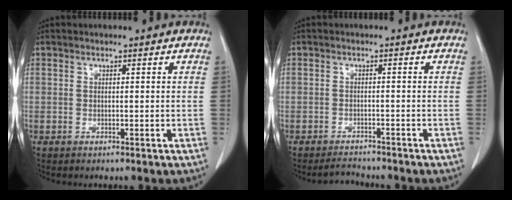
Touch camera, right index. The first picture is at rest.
{"total": 2.6, "force": [-2.6, 0.5, 0.1], "torque": [-0.003, -0.008, -0.039]}